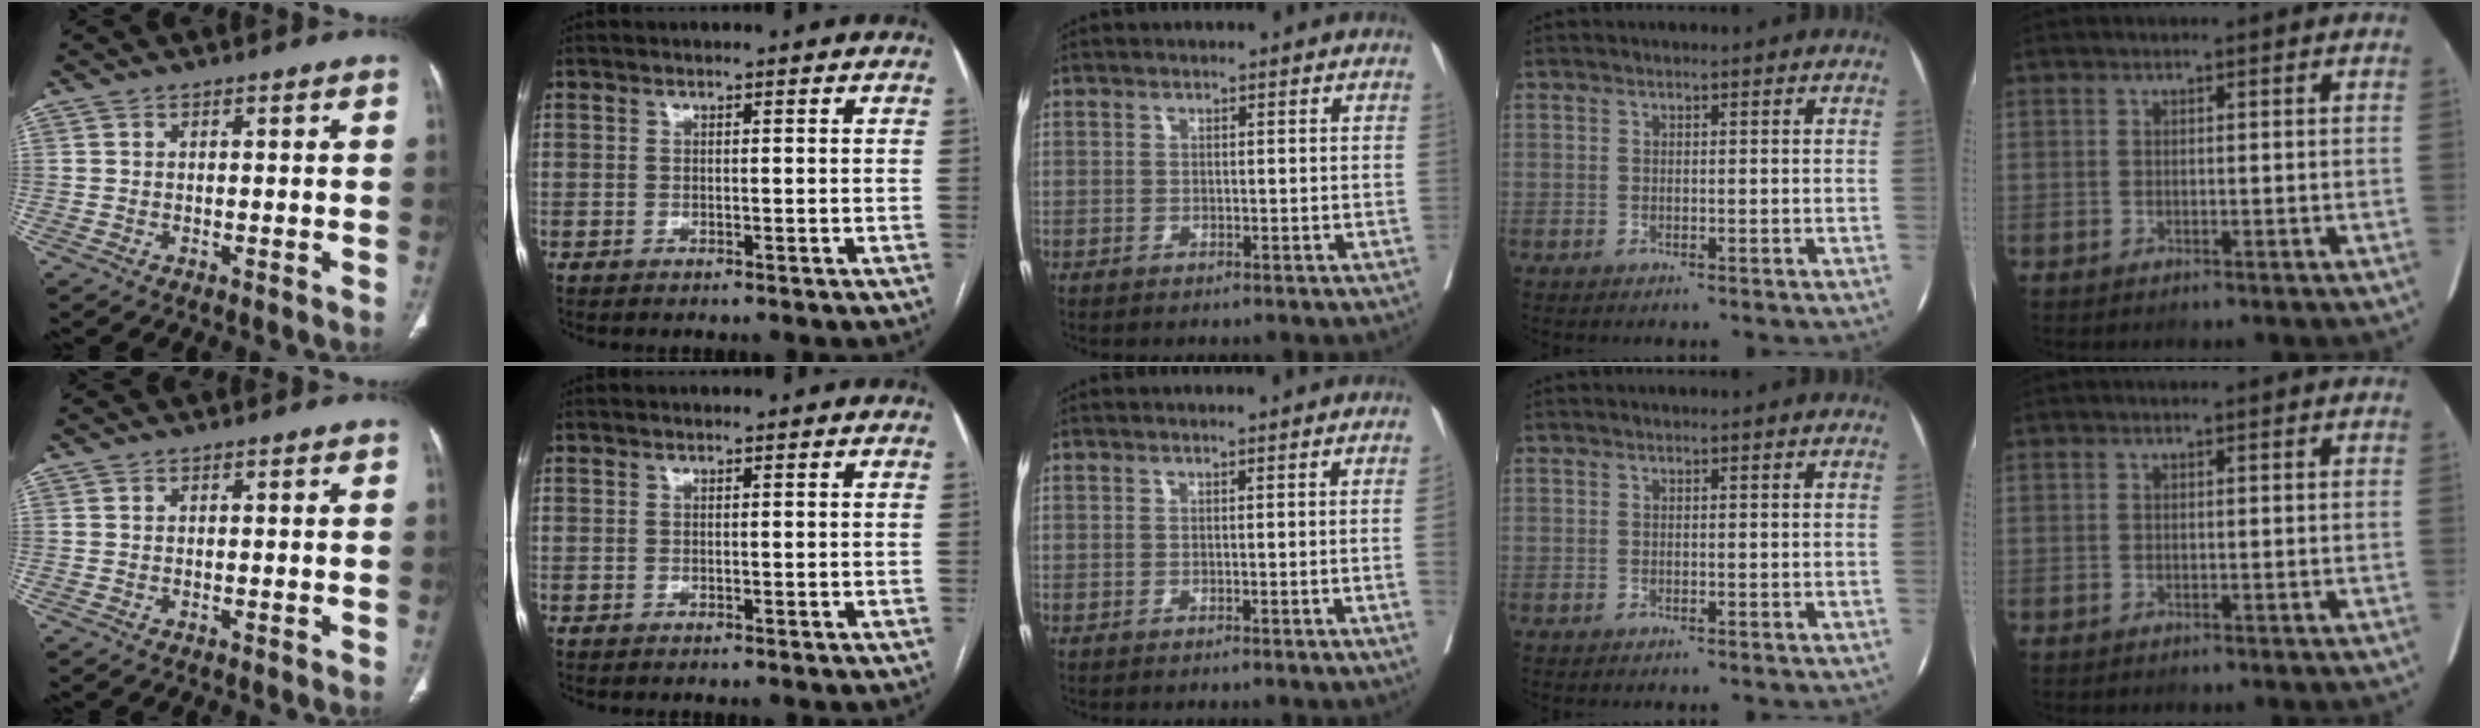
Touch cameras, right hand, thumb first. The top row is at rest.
{"middle": {"total": 2.1, "force": [-0.2, -0.6, 2.0], "torque": [-0.031, 0.000, 0.001]}}